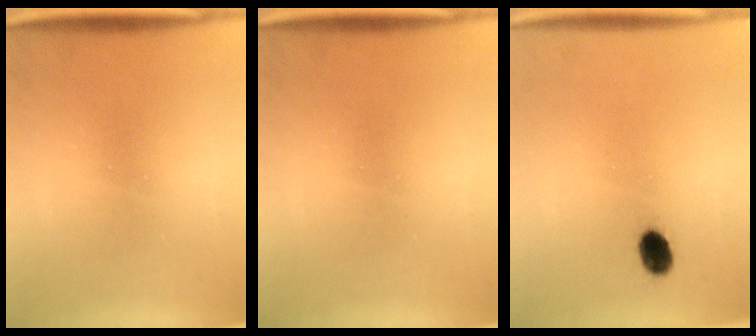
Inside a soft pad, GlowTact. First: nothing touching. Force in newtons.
{"total": 0.0}
{"total": 3.9}